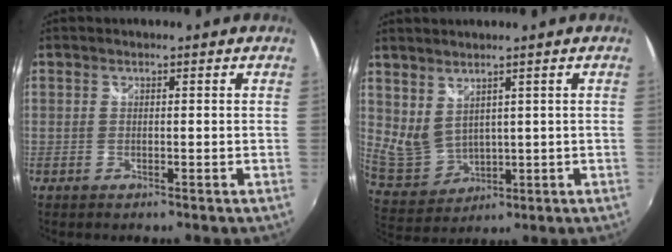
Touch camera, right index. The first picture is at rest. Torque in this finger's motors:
{"motor_torque": [0.60, 0.51, 0.06, 0.05]}